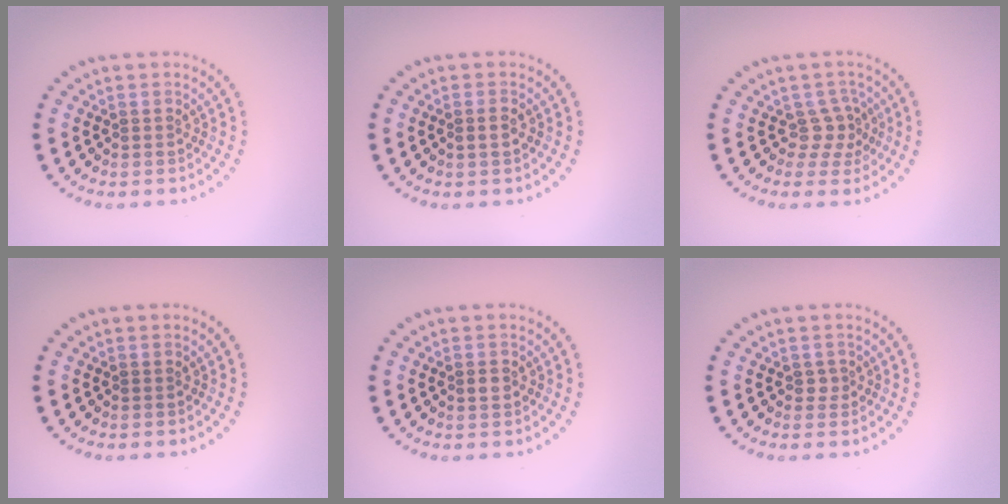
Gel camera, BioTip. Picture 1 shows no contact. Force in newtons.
{"total": 1.1, "press": 1.0, "slide": 0.5}
{"total": 2.1, "press": 1.6, "slide": 1.5}
{"total": 0.0}
{"total": 1.1, "press": 1.1, "slide": 0.2}
{"total": 0.9, "press": 0.6, "slide": 0.7}